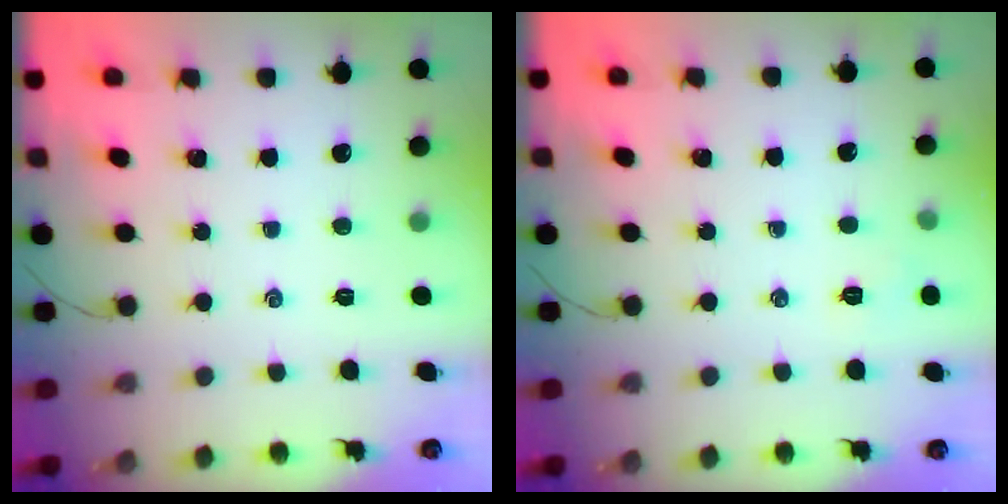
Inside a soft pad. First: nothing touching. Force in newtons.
{"total": 3.7, "press": 3.6, "slide": 0.9}